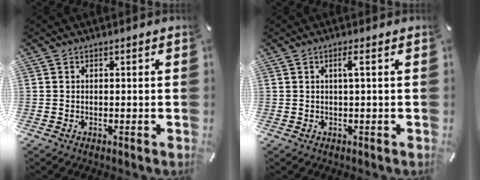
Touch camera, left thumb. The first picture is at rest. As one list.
[{"total": 2.4, "force": [0.4, 0.1, 2.3], "torque": [-0.045, 0.001, 0.004]}]